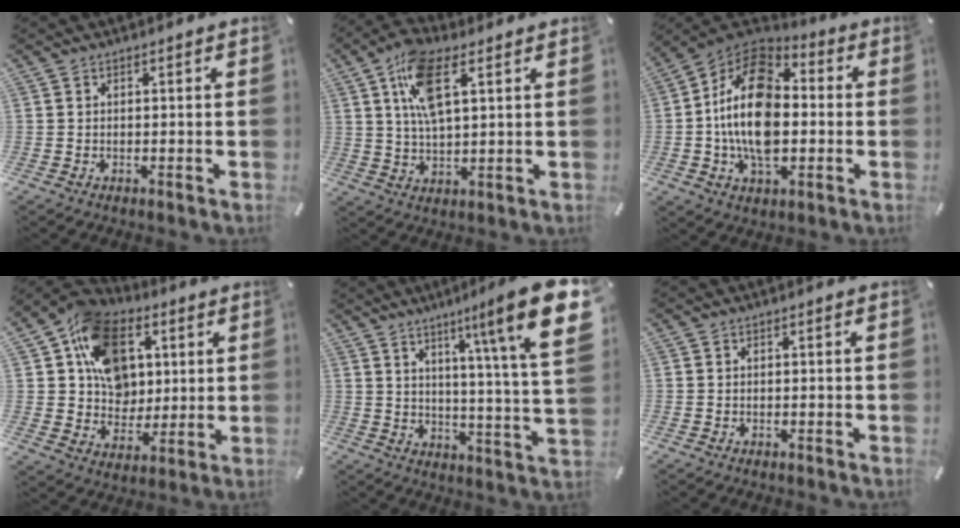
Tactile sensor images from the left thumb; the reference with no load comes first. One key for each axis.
{"total": 11.5, "fx": 5.0, "fy": 4.8, "fz": 9.2, "tx": -0.183, "ty": -0.001, "tz": 0.086}
{"total": 18.2, "fx": -1.9, "fy": 11.6, "fz": 13.9, "tx": -0.288, "ty": 0.010, "tz": -0.043}
{"total": 15.3, "fx": 4.7, "fy": 12.6, "fz": 7.3, "tx": -0.131, "ty": -0.008, "tz": 0.096}
{"total": 18.8, "fx": 9.1, "fy": 1.8, "fz": 16.3, "tx": -0.242, "ty": -0.069, "tz": 0.122}
{"total": 0.0}